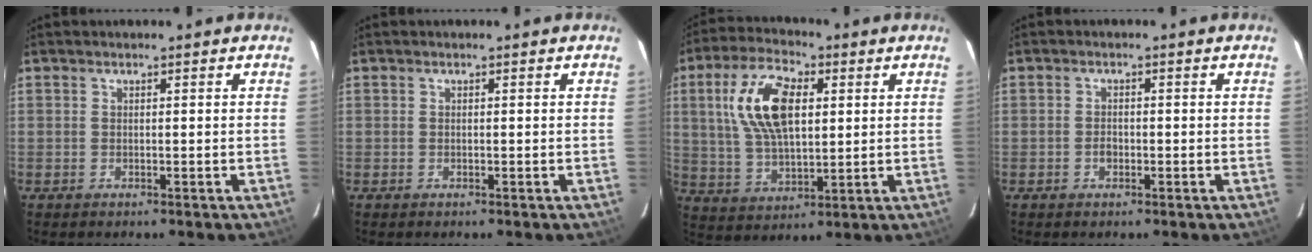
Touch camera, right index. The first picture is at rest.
{"total": 0.0}
{"total": 14.6, "force": [3.7, 7.2, 12.2], "torque": [-0.237, 0.018, 0.075]}
{"total": 1.6, "force": [-0.6, 1.2, 0.8], "torque": [-0.015, 0.006, -0.009]}